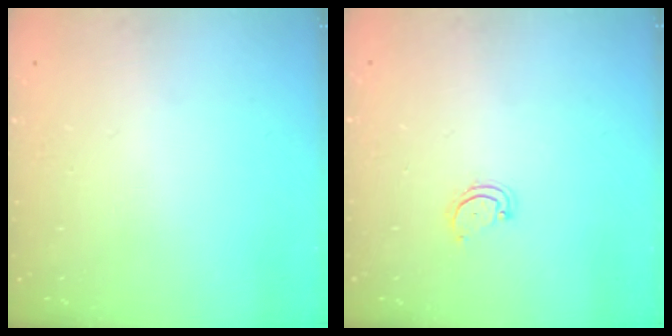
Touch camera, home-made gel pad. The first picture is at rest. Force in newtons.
{"total": 3.6, "press": 3.5, "slide": 0.4}